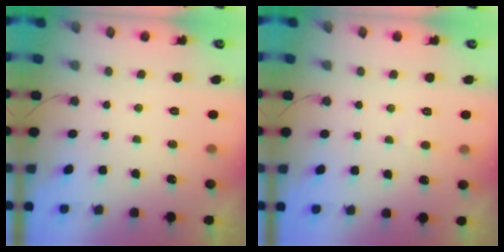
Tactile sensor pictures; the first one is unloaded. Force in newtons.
{"total": 1.6, "press": 1.6, "slide": 0.1}